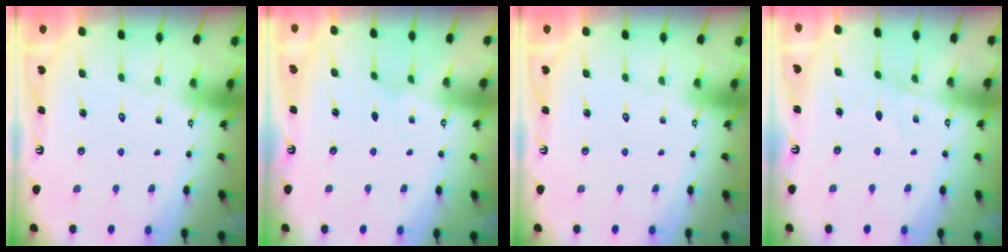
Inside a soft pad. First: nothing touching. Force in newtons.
{"total": 0.5, "press": 0.5, "slide": 0.2}
{"total": 0.0}
{"total": 2.6, "press": 2.6, "slide": 0.3}